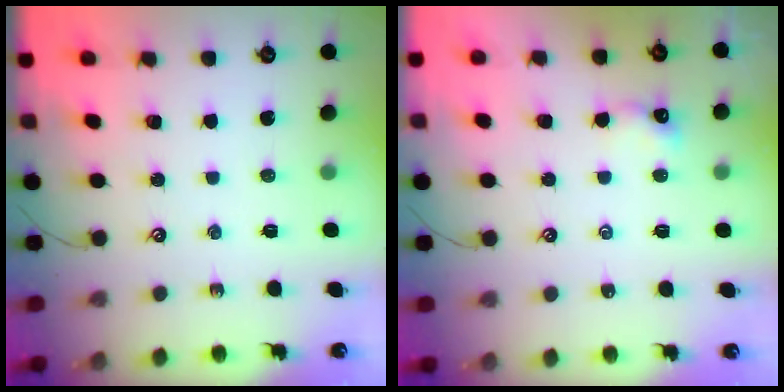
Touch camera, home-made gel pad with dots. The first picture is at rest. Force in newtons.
{"total": 1.2, "press": 1.2, "slide": 0.4}